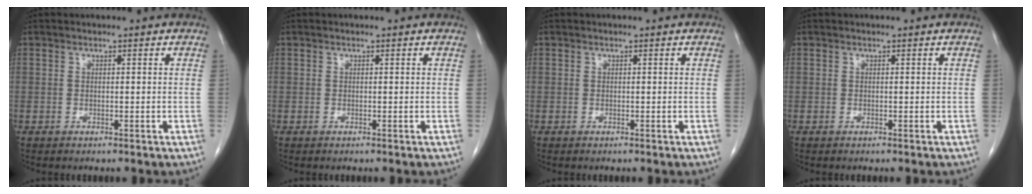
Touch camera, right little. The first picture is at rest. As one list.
[{"total": 0.0}, {"total": 0.0}, {"total": 0.0}]